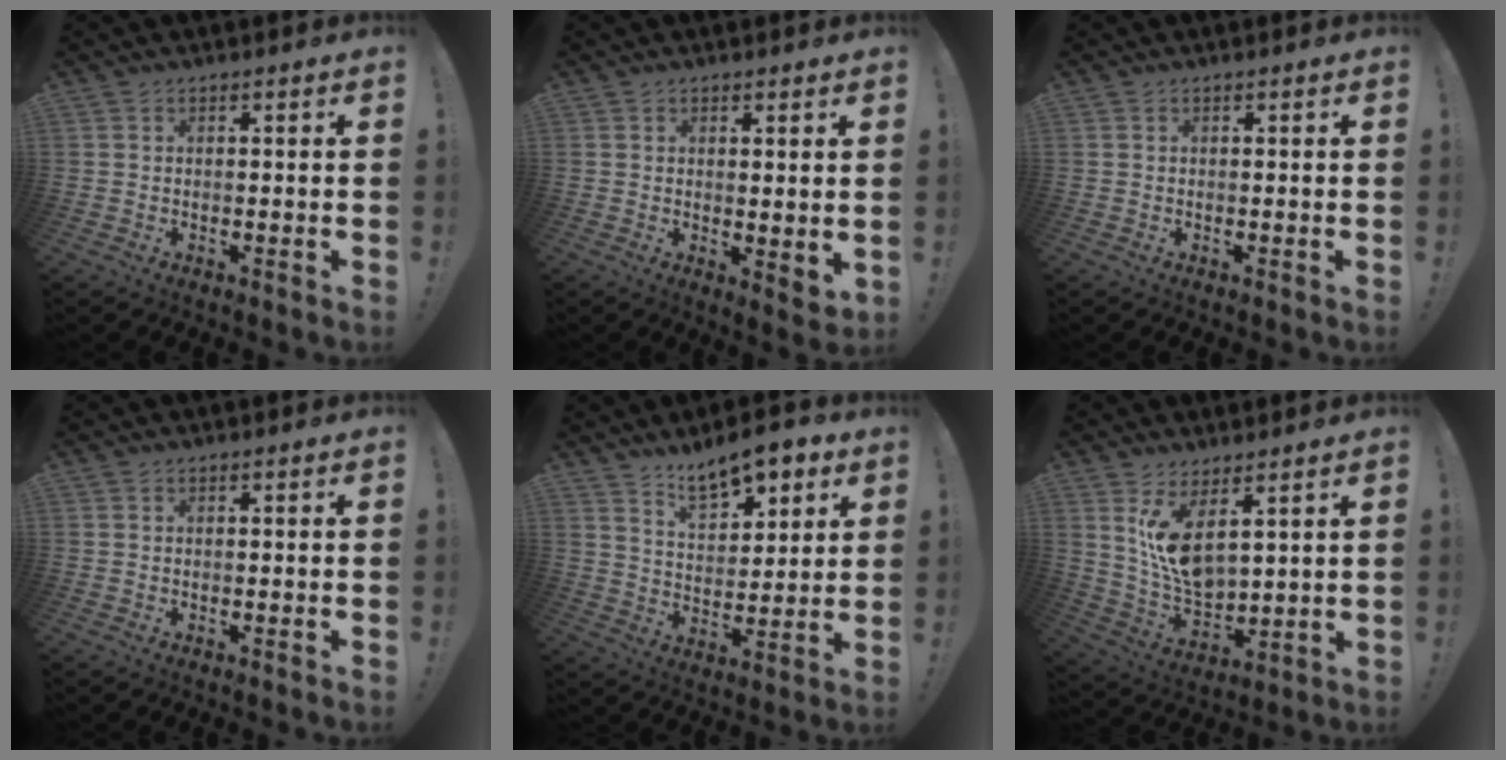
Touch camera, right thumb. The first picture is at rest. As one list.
[{"total": 3.2, "force": [2.0, 0.9, 2.3], "torque": [-0.023, -0.013, 0.034]}, {"total": 0.0}, {"total": 0.0}, {"total": 11.8, "force": [8.8, 5.1, 6.1], "torque": [-0.090, -0.056, 0.158]}, {"total": 11.7, "force": [6.6, 5.0, 8.3], "torque": [-0.153, -0.055, 0.123]}]